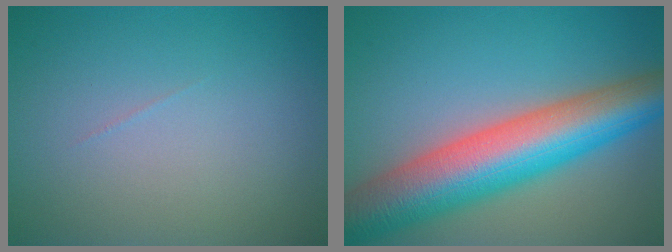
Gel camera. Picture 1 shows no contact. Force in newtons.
{"total": 11.5, "press": 11.5, "slide": 0.3}